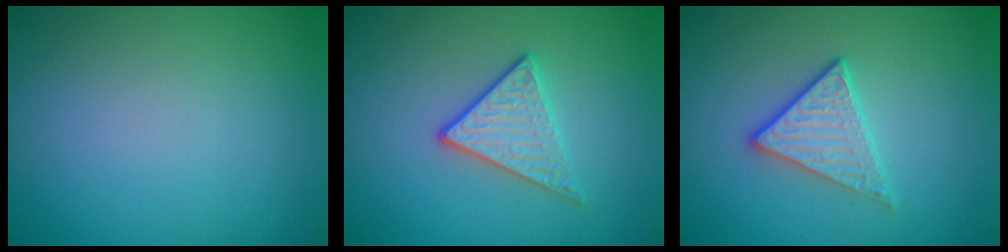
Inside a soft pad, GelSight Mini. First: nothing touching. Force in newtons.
{"total": 2.9, "press": 2.6, "slide": 1.4}
{"total": 2.9, "press": 2.6, "slide": 1.2}